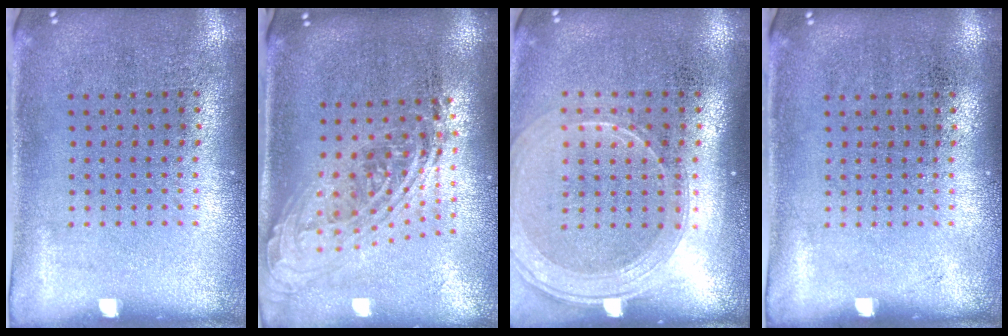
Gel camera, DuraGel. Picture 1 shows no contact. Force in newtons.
{"total": 2.1, "press": 1.5, "slide": 1.4}
{"total": 1.8, "press": 1.6, "slide": 0.8}
{"total": 0.0}